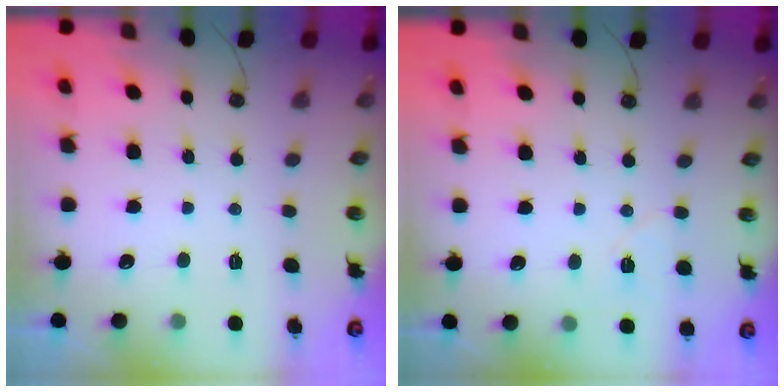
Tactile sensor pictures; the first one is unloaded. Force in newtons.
{"total": 5.7, "press": 5.1, "slide": 2.4}